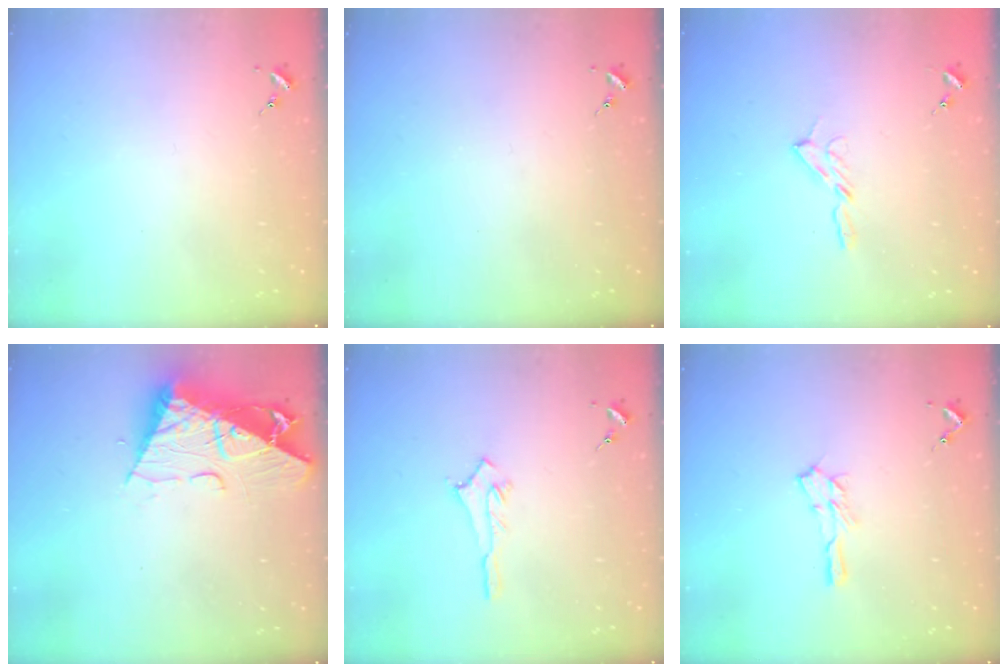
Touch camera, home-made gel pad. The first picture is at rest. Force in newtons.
{"total": 0.0}
{"total": 5.1, "press": 5.1, "slide": 0.6}
{"total": 13.2, "press": 13.1, "slide": 1.4}
{"total": 4.8, "press": 4.8, "slide": 0.5}
{"total": 7.8, "press": 7.8, "slide": 0.7}